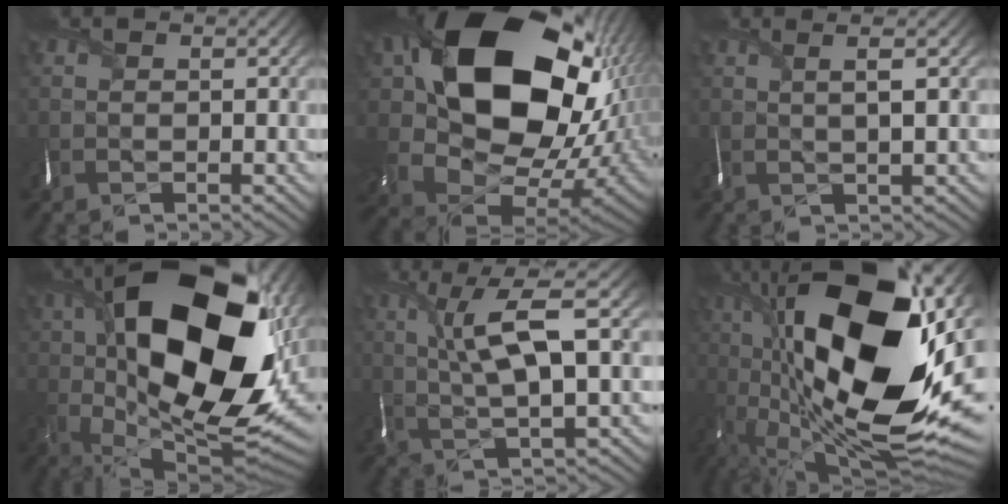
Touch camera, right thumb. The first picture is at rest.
{"total": 21.8, "force": [7.1, 16.3, 12.6], "torque": [-0.271, -0.028, 0.170]}
{"total": 3.3, "force": [1.0, 0.3, 3.1], "torque": [-0.053, 0.011, 0.015]}
{"total": 22.4, "force": [5.2, 12.4, 18.0], "torque": [-0.348, 0.009, 0.095]}
{"total": 9.4, "force": [2.7, 2.0, 8.7], "torque": [-0.163, 0.008, 0.052]}
{"total": 23.3, "force": [2.9, 10.5, 20.6], "torque": [-0.386, 0.011, 0.040]}